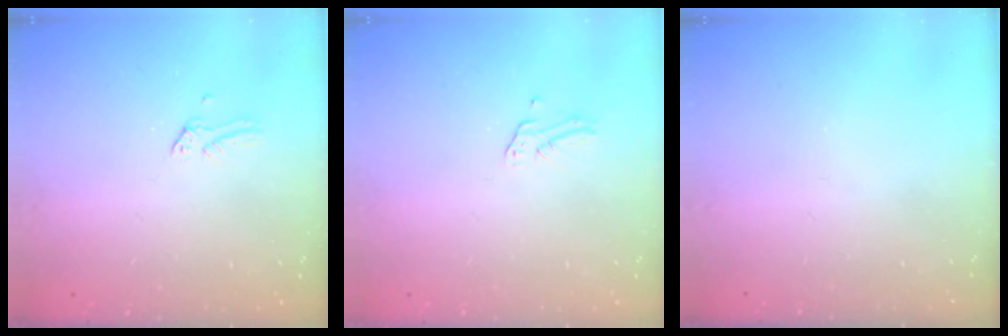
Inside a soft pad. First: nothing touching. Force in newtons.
{"total": 1.4, "press": 1.4, "slide": 0.1}
{"total": 0.0}